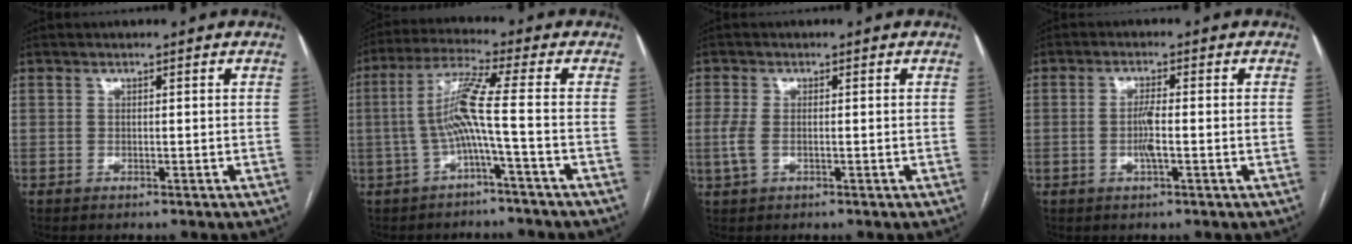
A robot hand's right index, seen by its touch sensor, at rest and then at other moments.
{"total": 7.4, "force": [-1.7, -1.3, 7.1], "torque": [-0.145, 0.022, -0.030]}
{"total": 2.8, "force": [-0.5, 1.3, 2.4], "torque": [-0.067, -0.002, -0.011]}
{"total": 3.3, "force": [-0.7, 0.1, 3.2], "torque": [-0.063, -0.001, -0.015]}